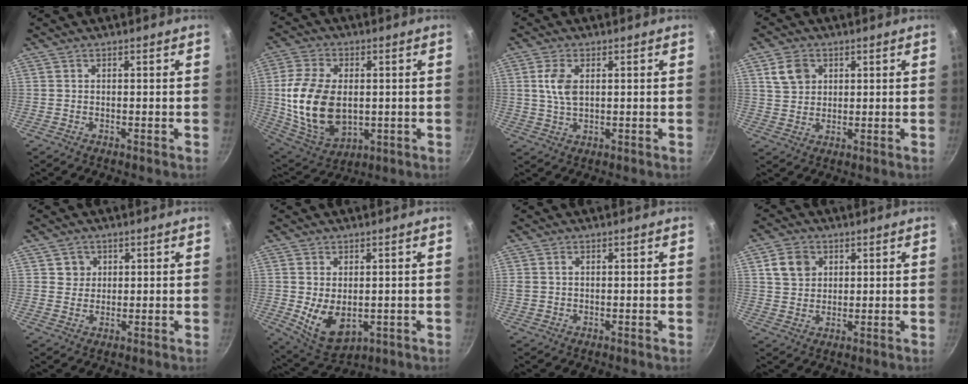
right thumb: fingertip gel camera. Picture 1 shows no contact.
{"total": 17.5, "force": [0.1, 11.5, 13.2], "torque": [-0.244, -0.008, 0.019]}
{"total": 5.5, "force": [1.2, 3.1, 4.4], "torque": [-0.086, 0.000, 0.024]}
{"total": 5.9, "force": [2.2, 4.7, 2.8], "torque": [-0.031, -0.001, 0.042]}
{"total": 3.1, "force": [1.1, 2.8, 0.4], "torque": [0.018, 0.005, 0.014]}
{"total": 8.9, "force": [-0.5, 5.8, 6.7], "torque": [-0.103, -0.021, 0.015]}
{"total": 1.3, "force": [0.3, 1.1, 0.7], "torque": [-0.012, 0.004, 0.006]}
{"total": 6.3, "force": [2.2, 5.1, 2.8], "torque": [-0.029, 0.003, 0.039]}